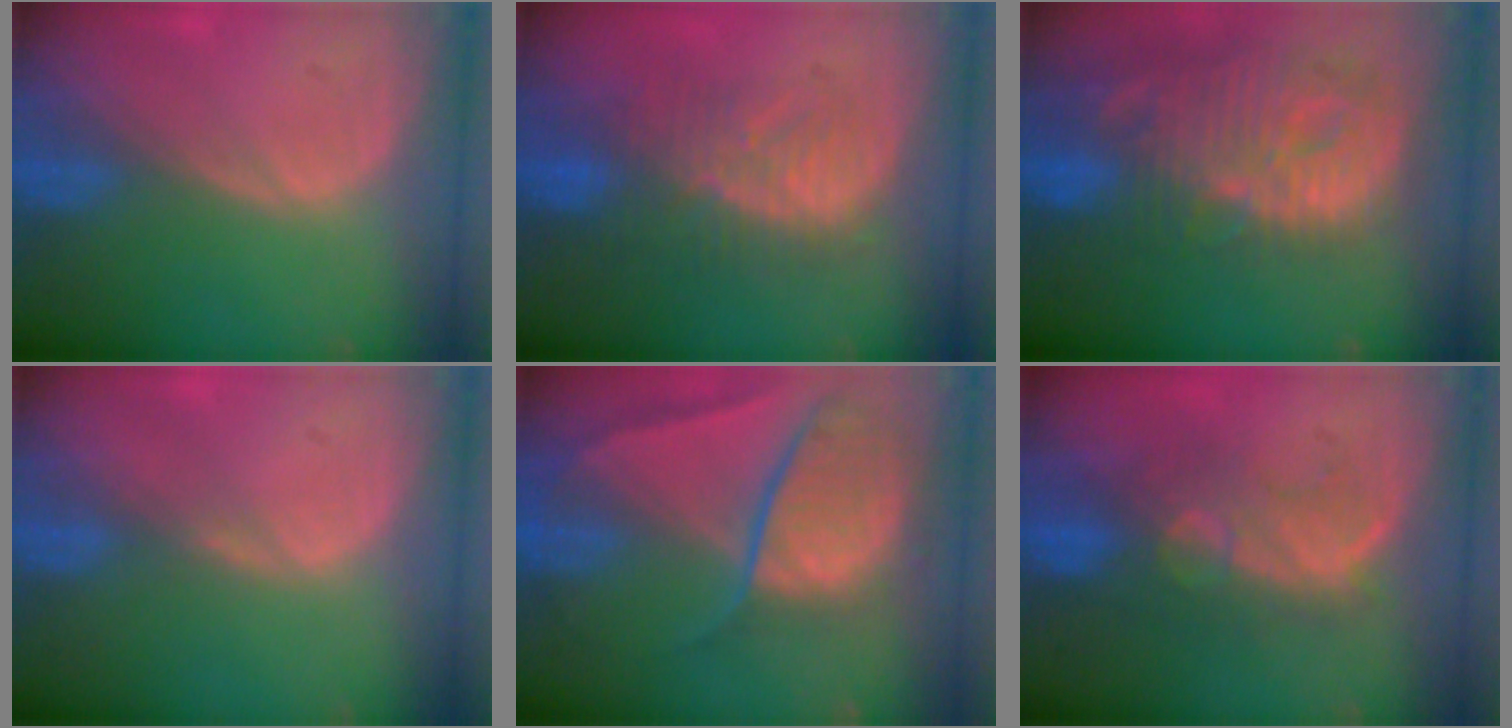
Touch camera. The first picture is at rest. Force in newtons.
{"total": 8.4, "press": 8.2, "slide": 2.0}
{"total": 14.1, "press": 12.4, "slide": 6.9}
{"total": 0.7, "press": 0.7, "slide": 0.2}
{"total": 10.7, "press": 8.9, "slide": 5.9}
{"total": 9.3, "press": 8.5, "slide": 3.7}